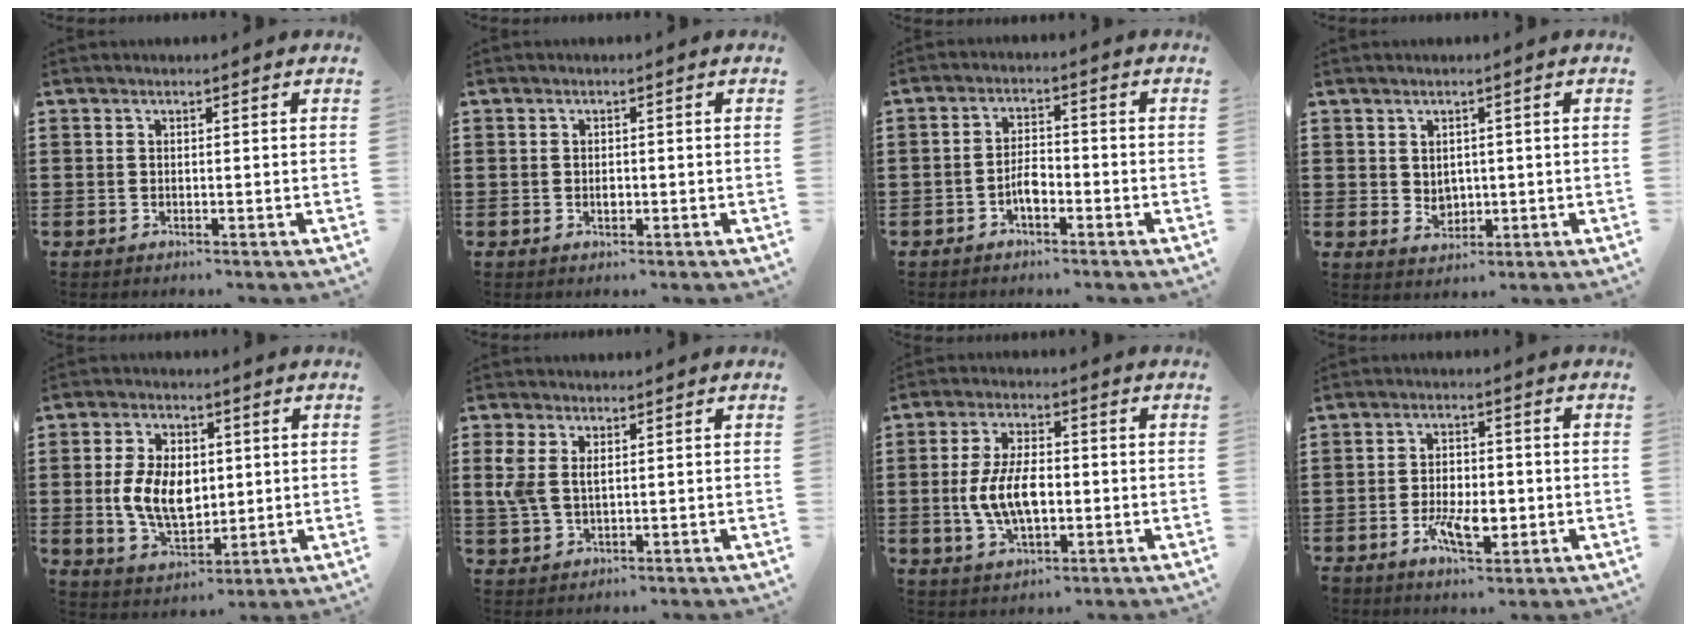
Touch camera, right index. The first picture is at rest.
{"total": 1.1, "force": [-0.2, 0.8, 0.7], "torque": [-0.014, 0.003, -0.004]}
{"total": 3.4, "force": [-1.7, 1.6, 2.5], "torque": [-0.053, 0.005, -0.035]}
{"total": 2.3, "force": [0.9, 1.9, 0.8], "torque": [-0.022, 0.009, 0.016]}
{"total": 9.0, "force": [0.2, 5.8, 6.9], "torque": [-0.145, 0.009, 0.000]}
{"total": 3.8, "force": [1.2, 2.2, 2.9], "torque": [-0.077, 0.001, 0.017]}
{"total": 8.5, "force": [-0.9, 4.3, 7.2], "torque": [-0.156, 0.002, -0.021]}
{"total": 6.2, "force": [-2.1, 3.0, 5.0], "torque": [-0.102, 0.004, -0.039]}